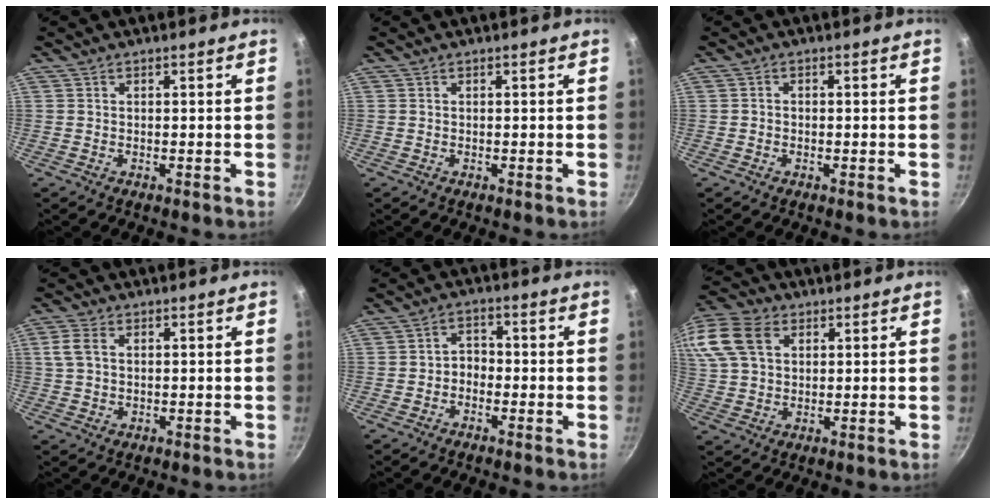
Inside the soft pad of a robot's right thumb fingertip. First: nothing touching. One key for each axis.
{"total": 0.0}
{"total": 0.9, "fx": -0.4, "fy": 0.7, "fz": 0.4, "tx": -0.008, "ty": 0.003, "tz": -0.007}
{"total": 4.4, "fx": 1.1, "fy": 2.8, "fz": 3.2, "tx": -0.068, "ty": 0.007, "tz": 0.020}
{"total": 3.2, "fx": -1.4, "fy": 2.4, "fz": 1.7, "tx": -0.011, "ty": 0.021, "tz": -0.030}
{"total": 20.5, "fx": 7.5, "fy": 14.7, "fz": 12.1, "tx": -0.297, "ty": 0.040, "tz": 0.139}